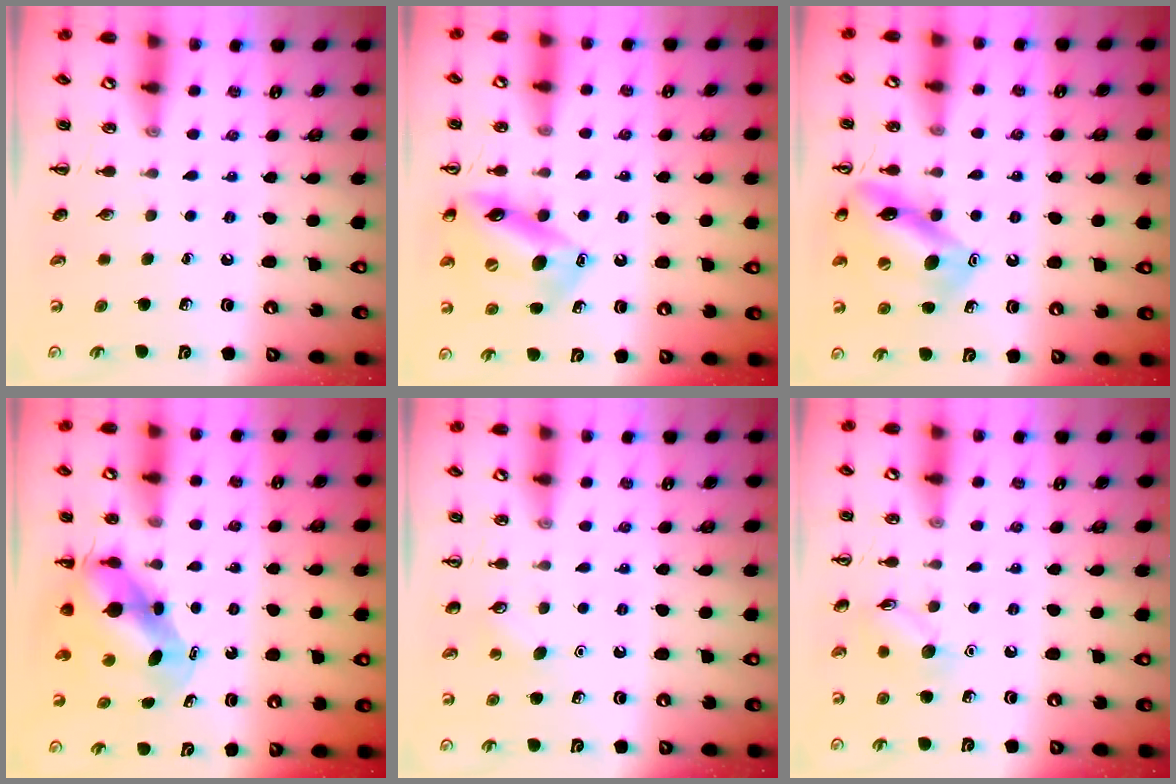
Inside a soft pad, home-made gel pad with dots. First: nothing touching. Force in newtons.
{"total": 15.5, "press": 15.1, "slide": 3.6}
{"total": 14.2, "press": 14.1, "slide": 1.6}
{"total": 6.8, "press": 6.6, "slide": 1.5}
{"total": 2.8, "press": 2.7, "slide": 0.7}
{"total": 7.4, "press": 7.3, "slide": 1.2}